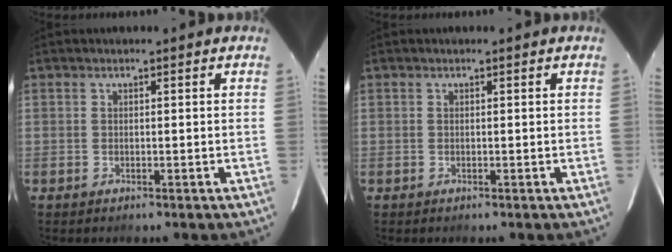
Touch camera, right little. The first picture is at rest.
{"total": 0.0}